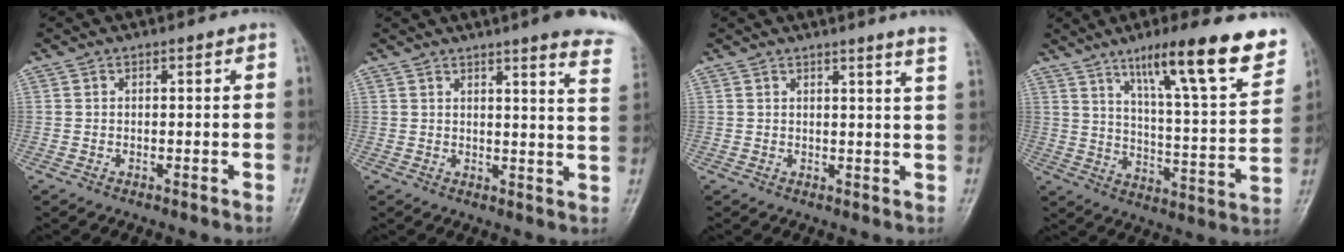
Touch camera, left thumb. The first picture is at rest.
{"total": 13.6, "force": [10.4, 0.9, 8.7], "torque": [-0.090, -0.055, 0.102]}
{"total": 7.1, "force": [5.7, -0.8, 4.1], "torque": [-0.048, -0.029, 0.047]}
{"total": 21.5, "force": [13.0, 3.6, 16.7], "torque": [-0.220, -0.048, 0.201]}